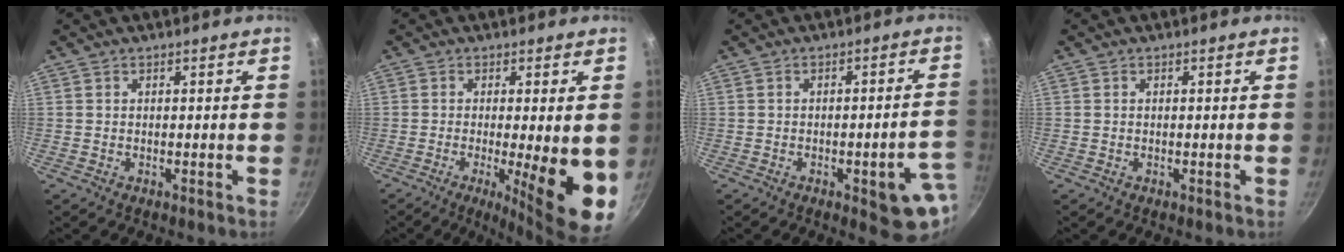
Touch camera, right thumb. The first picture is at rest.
{"total": 13.1, "force": [-2.4, 2.4, 12.6], "torque": [-0.170, -0.014, -0.026]}
{"total": 11.0, "force": [-3.4, 3.6, 9.8], "torque": [-0.082, 0.025, -0.037]}
{"total": 0.0}